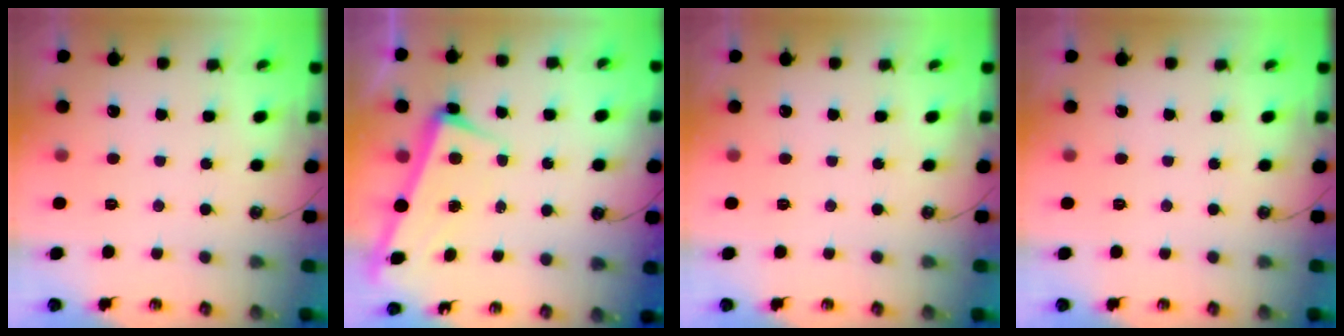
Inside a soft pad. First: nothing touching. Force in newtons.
{"total": 2.5, "press": 2.3, "slide": 1.0}
{"total": 0.0}
{"total": 0.0}